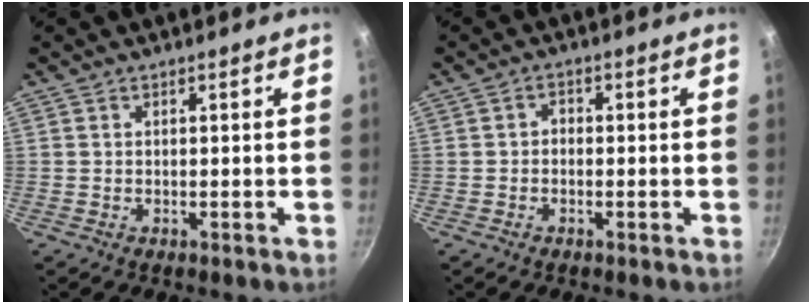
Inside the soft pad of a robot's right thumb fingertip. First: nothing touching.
{"total": 1.5, "force": [-0.5, 1.2, 0.8], "torque": [-0.011, 0.010, -0.010]}